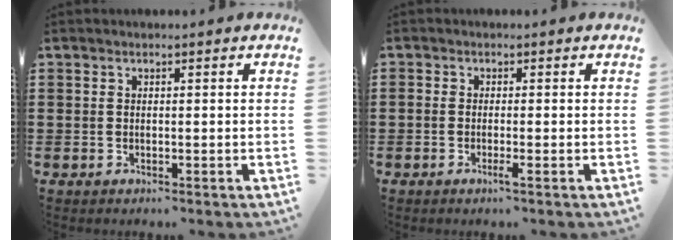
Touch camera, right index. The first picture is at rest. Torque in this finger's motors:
{"motor_torque": [0.30, 0.23, 0.08, 0.02]}